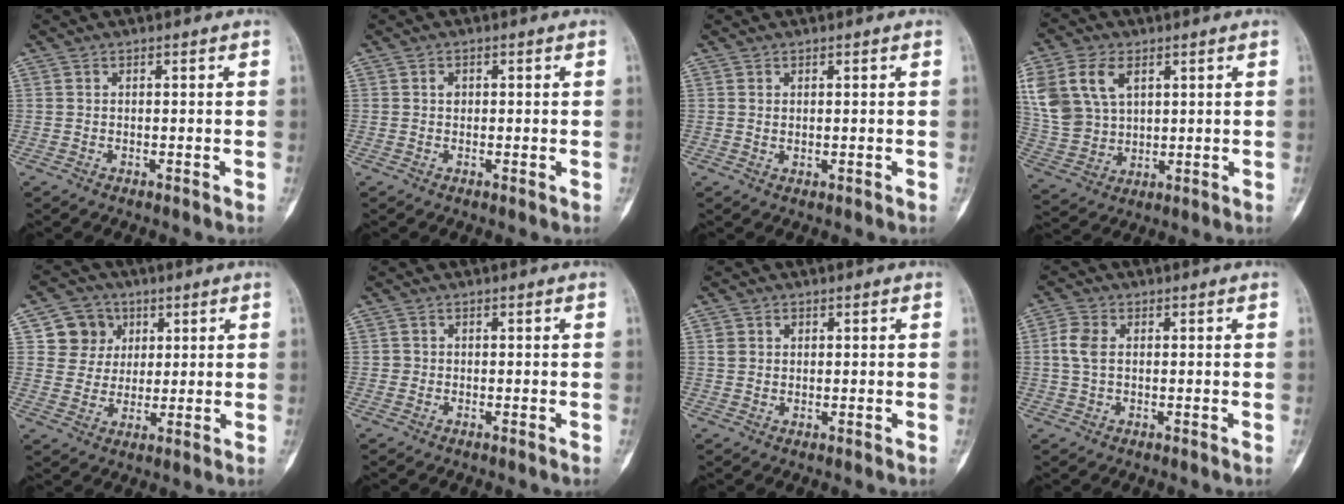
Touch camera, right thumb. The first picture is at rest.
{"total": 1.5, "force": [0.4, 1.1, 0.9], "torque": [-0.005, 0.000, 0.005]}
{"total": 0.9, "force": [0.5, 0.4, 0.6], "torque": [-0.005, -0.005, 0.011]}
{"total": 15.0, "force": [5.7, 10.2, 9.5], "torque": [-0.200, -0.007, 0.122]}
{"total": 8.2, "force": [3.2, 7.3, 1.7], "torque": [0.010, -0.008, 0.055]}
{"total": 0.6, "force": [0.1, 0.6, 0.0], "torque": [0.009, 0.004, 0.000]}
{"total": 2.3, "force": [1.0, 1.8, 0.9], "torque": [-0.004, -0.006, 0.020]}
{"total": 4.5, "force": [0.7, 2.9, 3.4], "torque": [-0.079, 0.009, 0.010]}